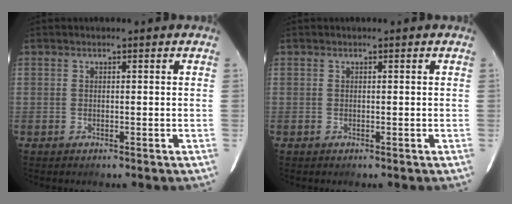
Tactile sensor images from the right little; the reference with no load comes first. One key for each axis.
{"total": 0.0}